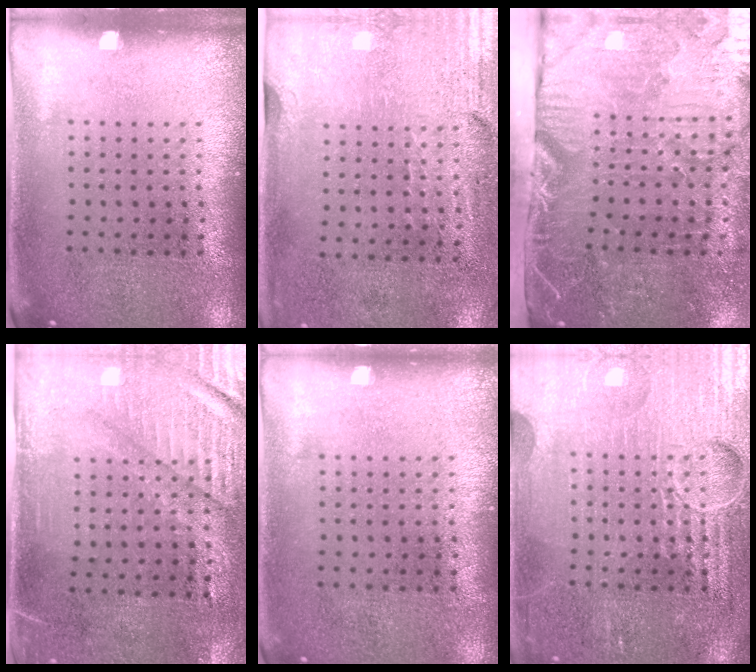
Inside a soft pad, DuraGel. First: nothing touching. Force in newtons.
{"total": 2.9, "press": 2.5, "slide": 1.5}
{"total": 5.4, "press": 4.4, "slide": 3.2}
{"total": 3.1, "press": 2.7, "slide": 1.5}
{"total": 0.0}
{"total": 4.2, "press": 4.2, "slide": 0.4}